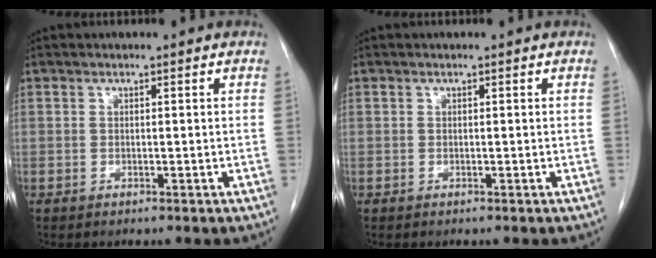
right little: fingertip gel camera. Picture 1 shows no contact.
{"total": 0.0}